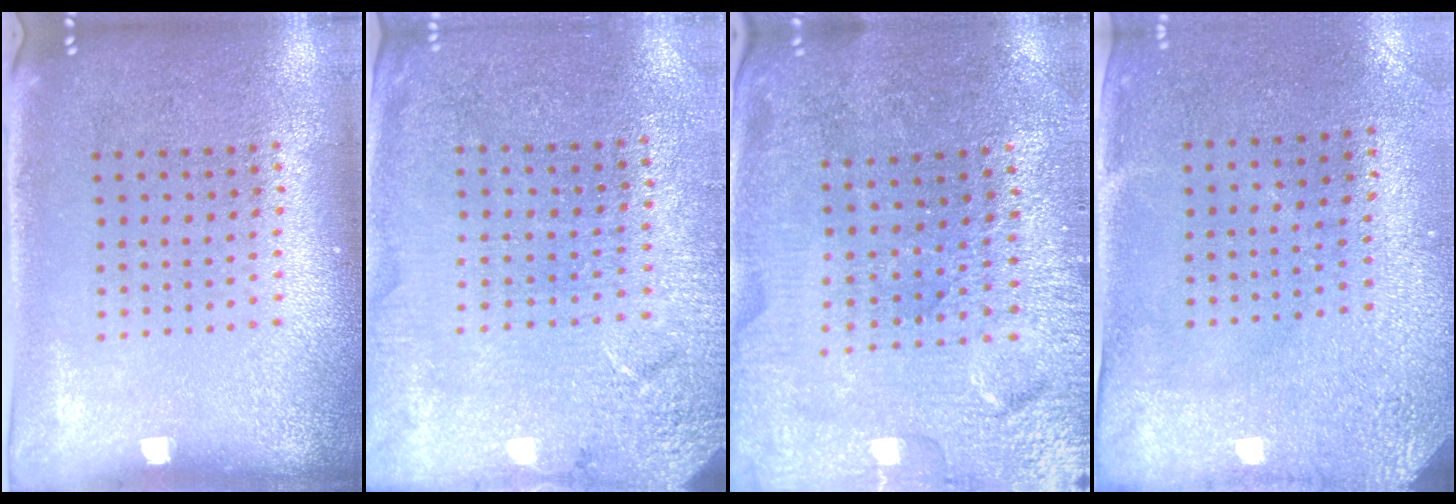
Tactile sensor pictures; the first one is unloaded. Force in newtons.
{"total": 2.7, "press": 2.7, "slide": 0.1}
{"total": 3.2, "press": 3.2, "slide": 0.1}
{"total": 3.0, "press": 2.4, "slide": 1.8}